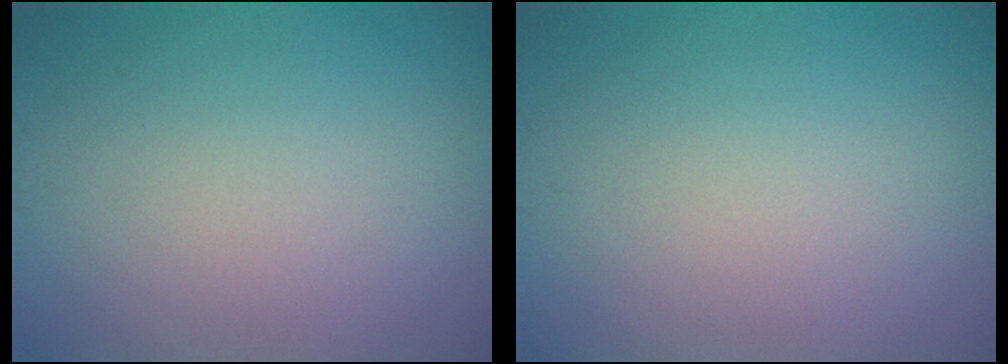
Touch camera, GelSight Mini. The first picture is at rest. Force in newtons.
{"total": 0.0}